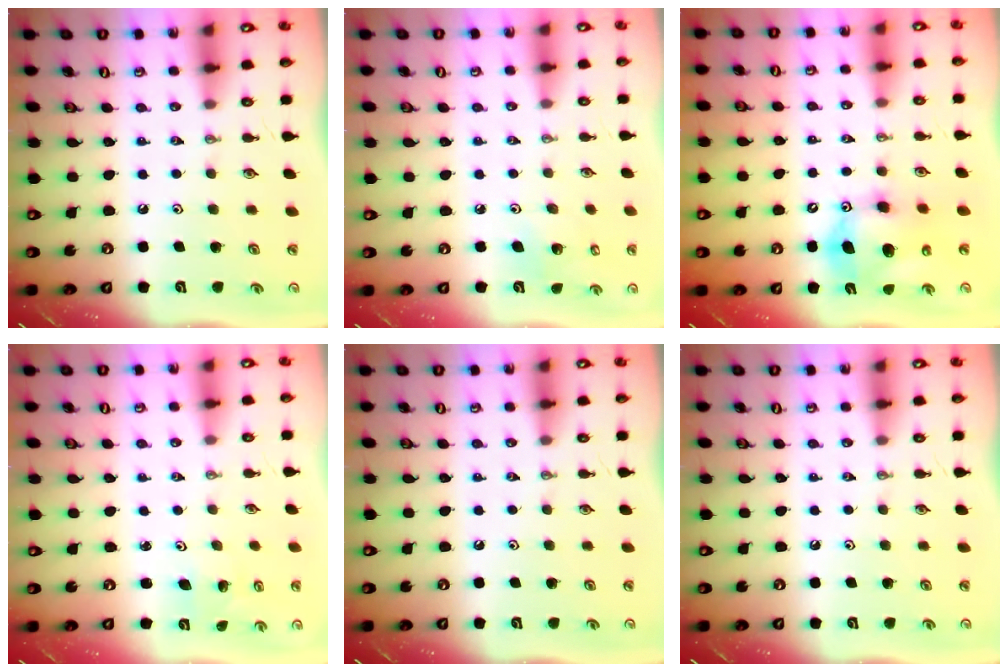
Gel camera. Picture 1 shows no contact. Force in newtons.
{"total": 5.4, "press": 4.9, "slide": 2.3}
{"total": 12.0, "press": 11.8, "slide": 2.6}
{"total": 1.5, "press": 1.5, "slide": 0.1}
{"total": 0.0}
{"total": 0.0}